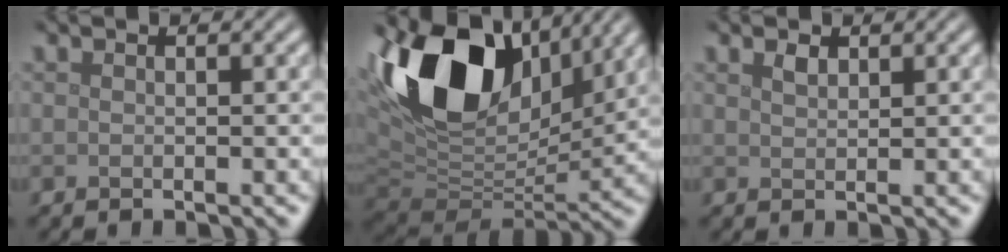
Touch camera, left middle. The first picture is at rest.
{"total": 15.6, "force": [6.4, 9.5, 10.6], "torque": [-0.218, 0.022, 0.117]}
{"total": 1.0, "force": [0.8, 0.4, 0.3], "torque": [-0.008, 0.000, 0.019]}